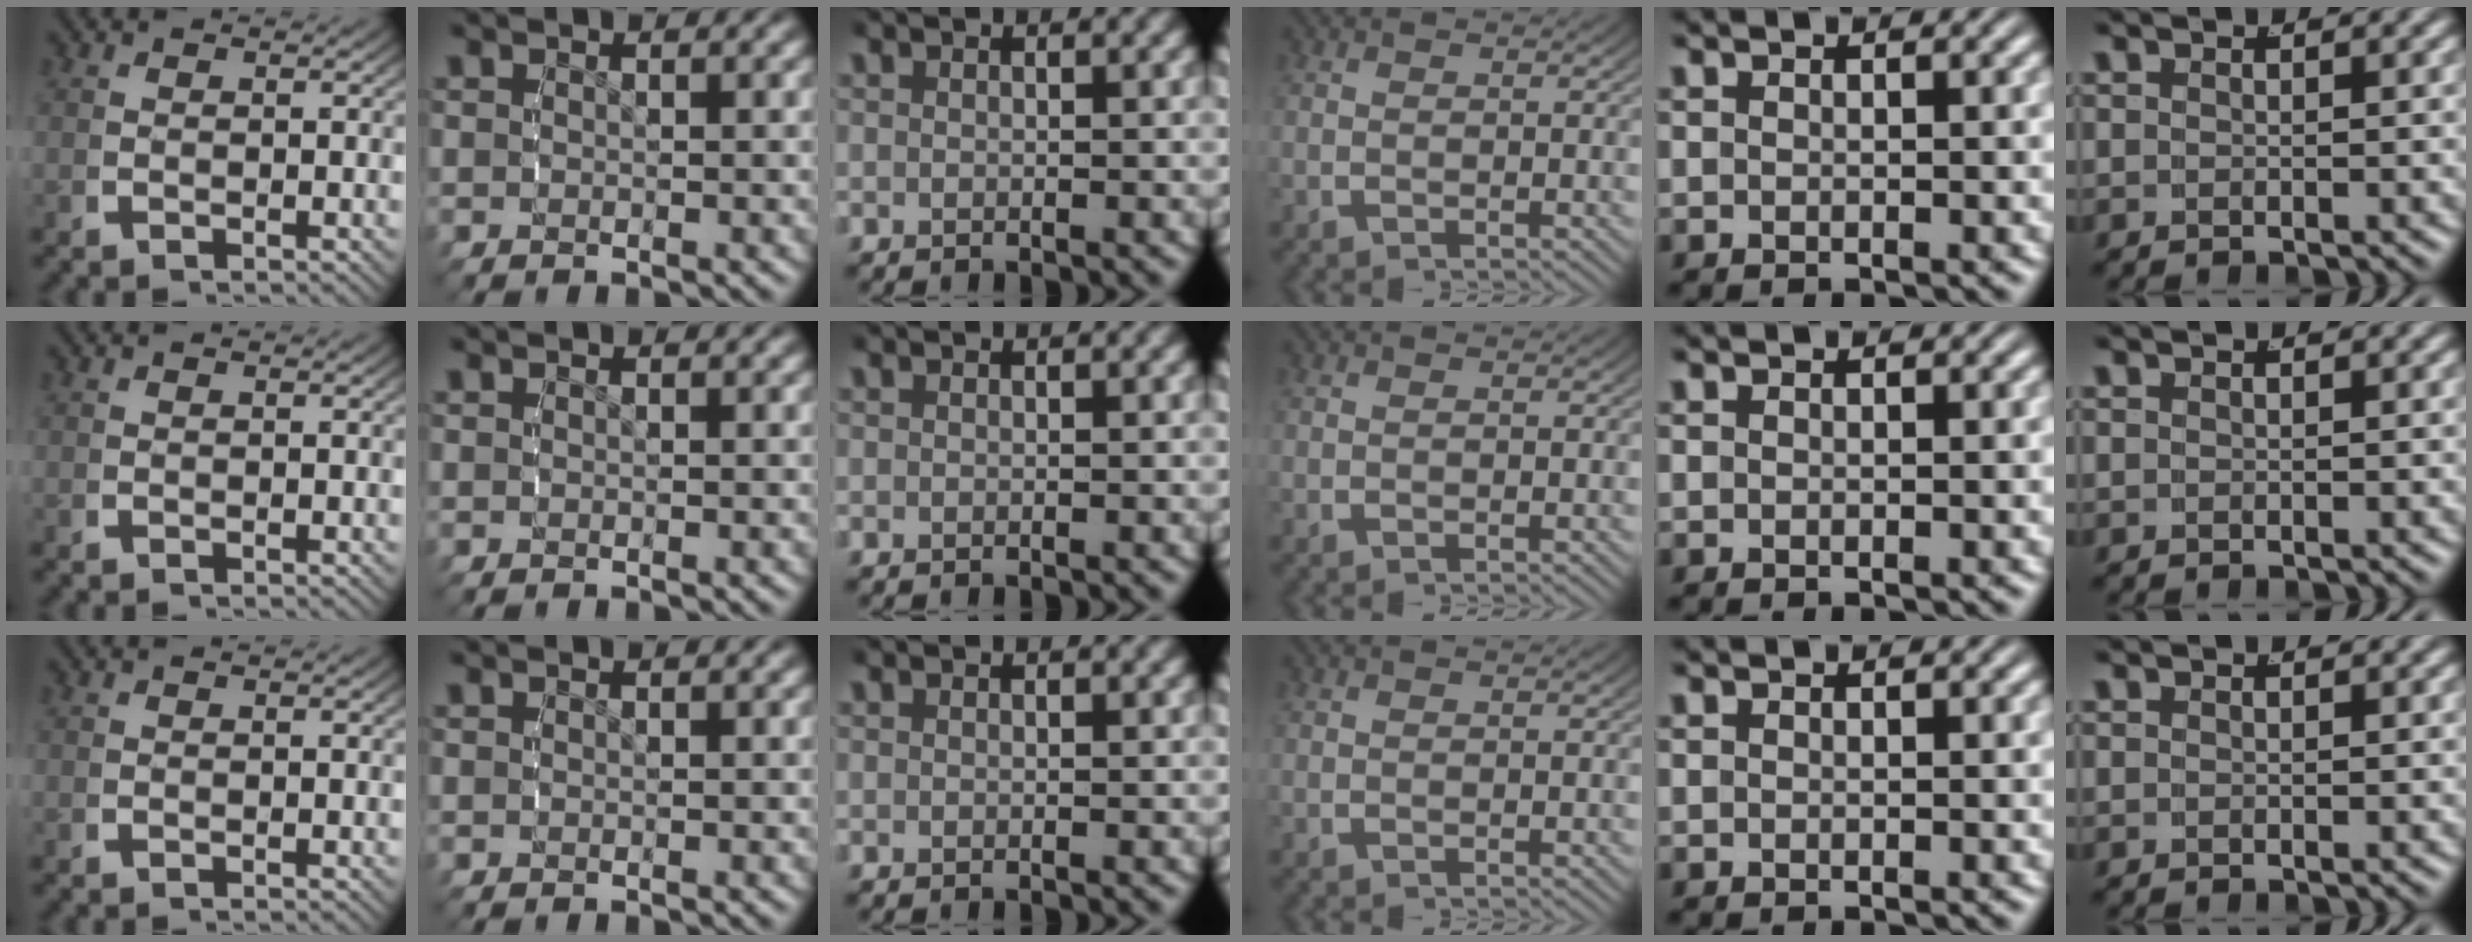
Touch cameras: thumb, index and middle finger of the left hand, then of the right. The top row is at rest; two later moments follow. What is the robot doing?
{"motion": "reach", "object": "plastic wrap"}